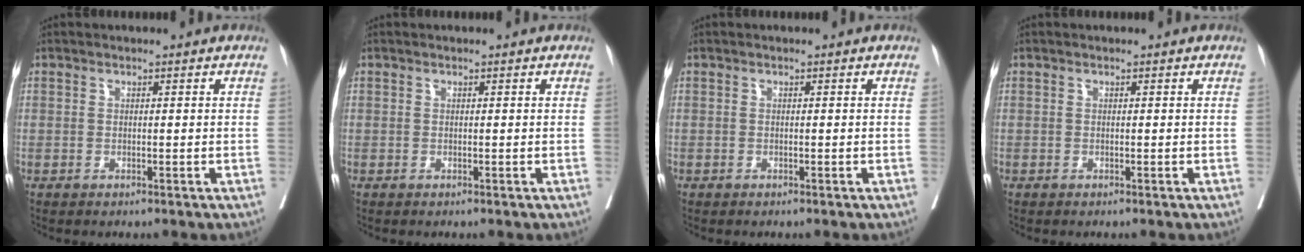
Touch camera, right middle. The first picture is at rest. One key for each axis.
{"total": 0.0}
{"total": 0.0}
{"total": 0.0}